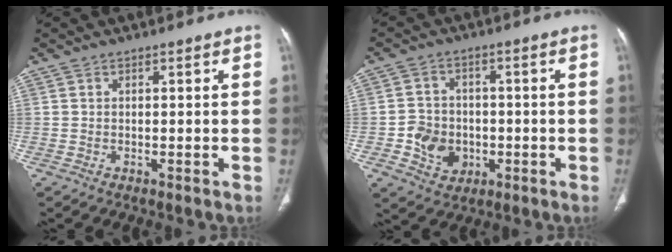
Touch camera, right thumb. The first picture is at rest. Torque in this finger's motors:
{"motor_torque": [-0.31, 0.42, -0.13, 0.43, -0.04]}